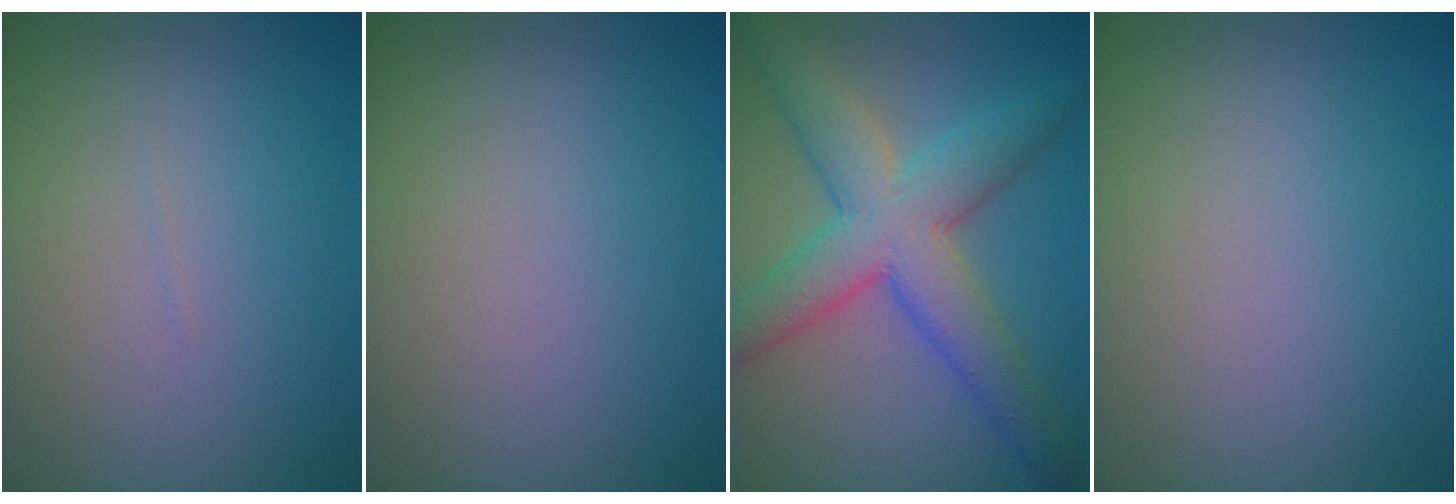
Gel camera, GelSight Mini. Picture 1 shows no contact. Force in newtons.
{"total": 0.0}
{"total": 7.7, "press": 7.7, "slide": 0.2}
{"total": 0.0}